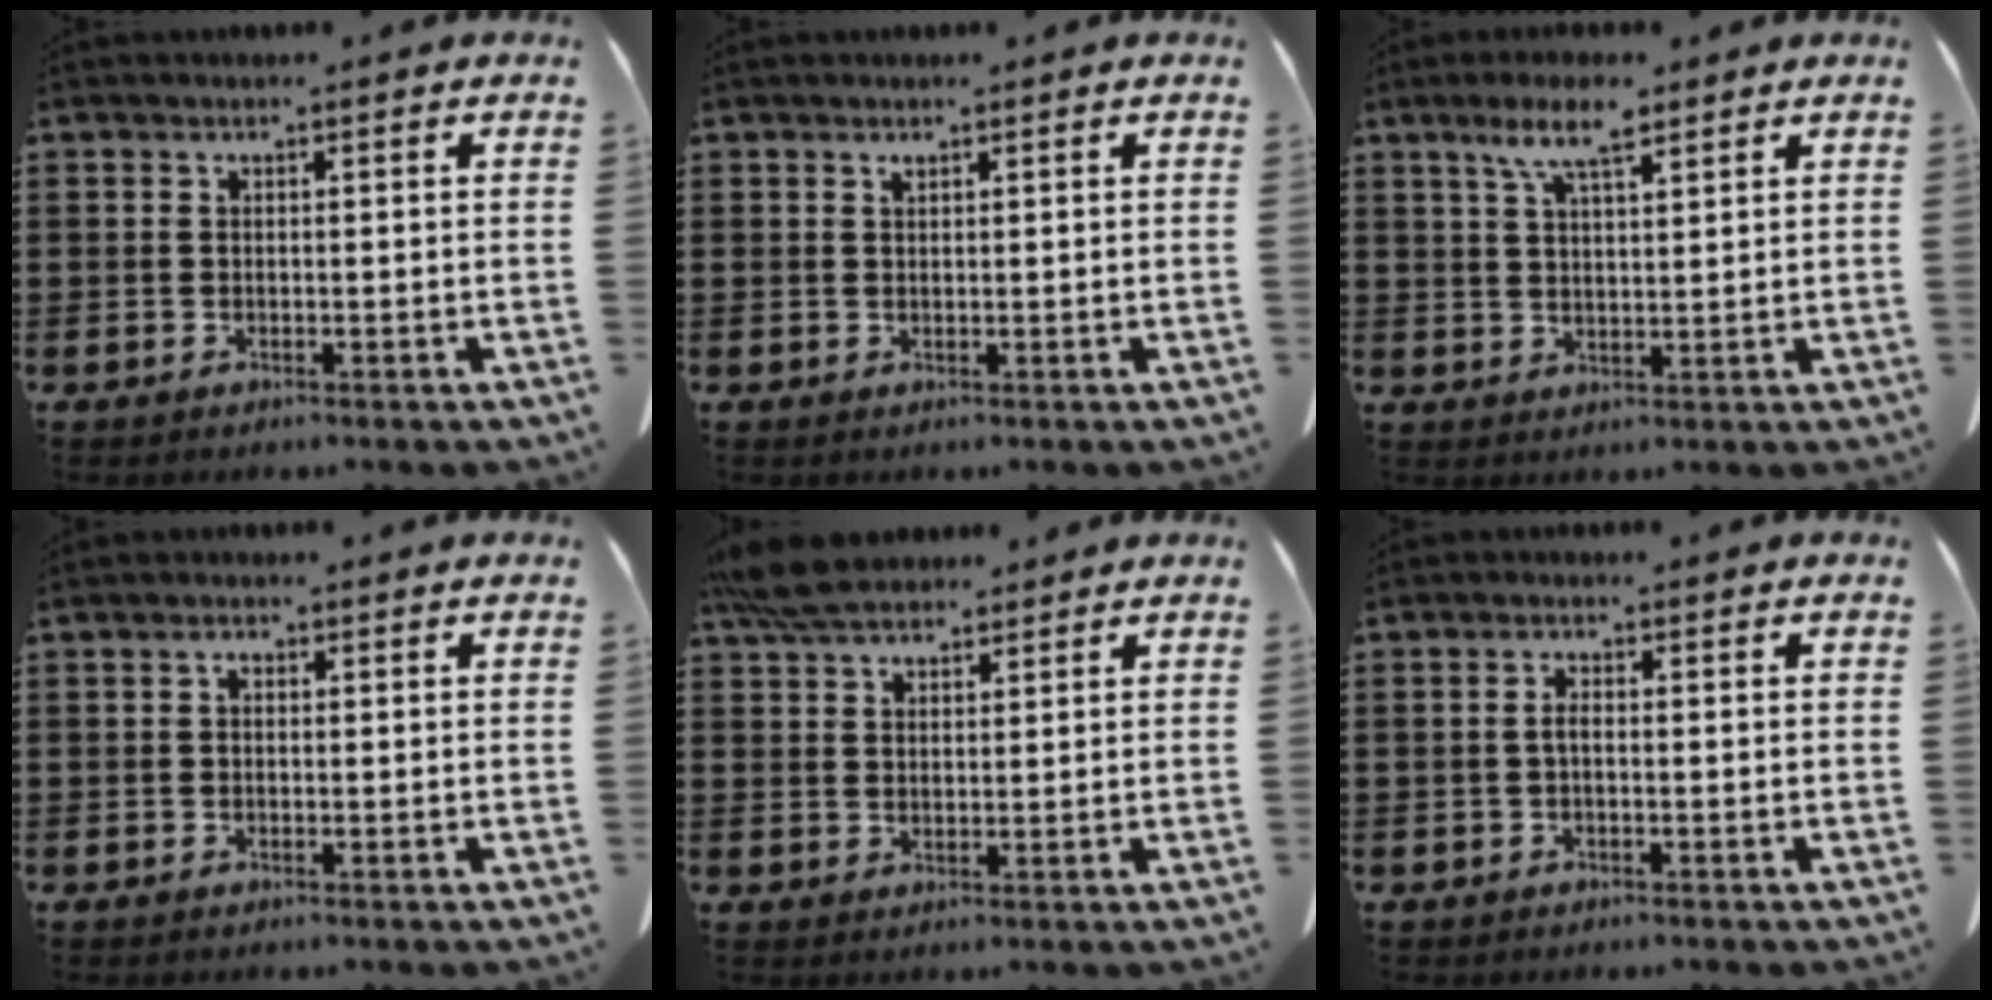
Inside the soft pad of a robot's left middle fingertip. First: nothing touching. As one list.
[{"total": 0.6, "force": [0.5, 0.1, 0.4], "torque": [-0.010, -0.003, 0.011]}, {"total": 6.6, "force": [4.2, 1.6, 4.8], "torque": [-0.104, 0.001, 0.074]}, {"total": 0.9, "force": [0.1, 0.5, 0.7], "torque": [-0.015, 0.002, 0.001]}, {"total": 6.3, "force": [5.4, 1.9, 2.7], "torque": [-0.067, -0.003, 0.103]}, {"total": 1.5, "force": [-0.3, 0.5, 1.4], "torque": [-0.027, -0.001, -0.004]}]